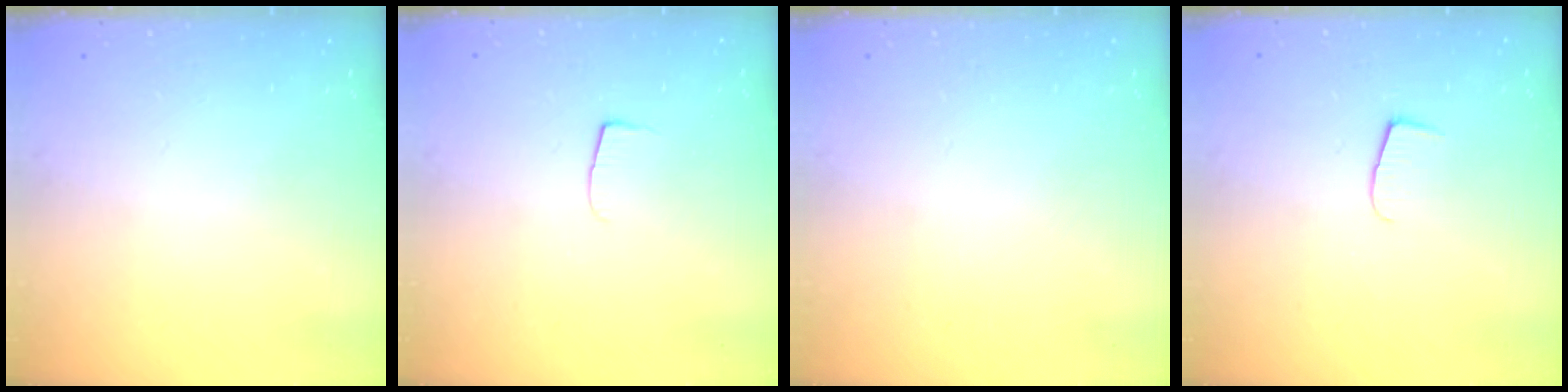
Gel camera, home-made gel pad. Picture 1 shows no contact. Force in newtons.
{"total": 4.2, "press": 4.1, "slide": 0.5}
{"total": 0.0}
{"total": 5.3, "press": 5.2, "slide": 0.4}